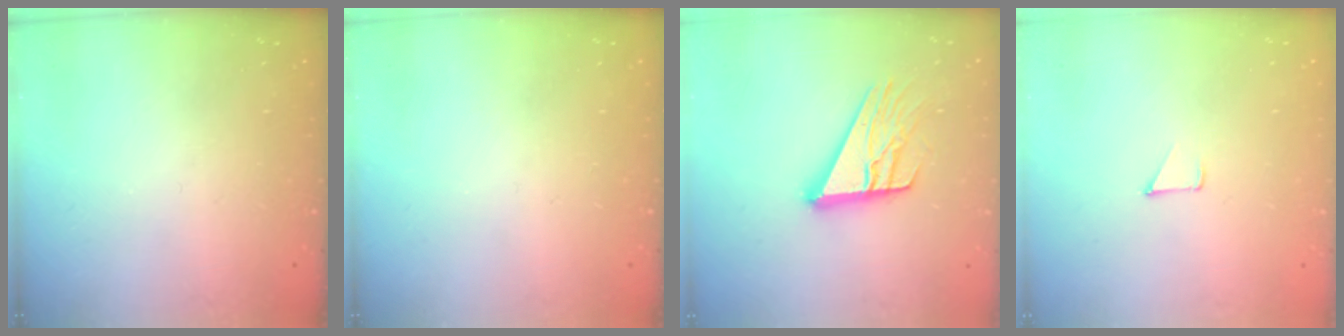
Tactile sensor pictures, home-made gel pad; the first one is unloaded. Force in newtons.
{"total": 0.0}
{"total": 15.4, "press": 15.3, "slide": 1.4}
{"total": 3.3, "press": 3.3, "slide": 0.3}